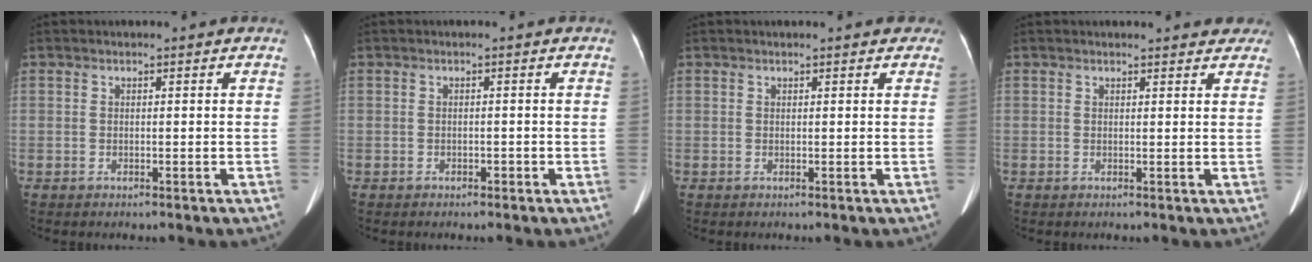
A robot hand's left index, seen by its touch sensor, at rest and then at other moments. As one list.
[{"total": 0.7, "force": [-0.5, 0.4, 0.3], "torque": [-0.008, 0.001, -0.007]}, {"total": 3.0, "force": [2.5, 1.1, 1.3], "torque": [-0.012, 0.014, 0.014]}, {"total": 6.7, "force": [6.2, 2.0, 1.7], "torque": [-0.005, 0.002, 0.049]}]